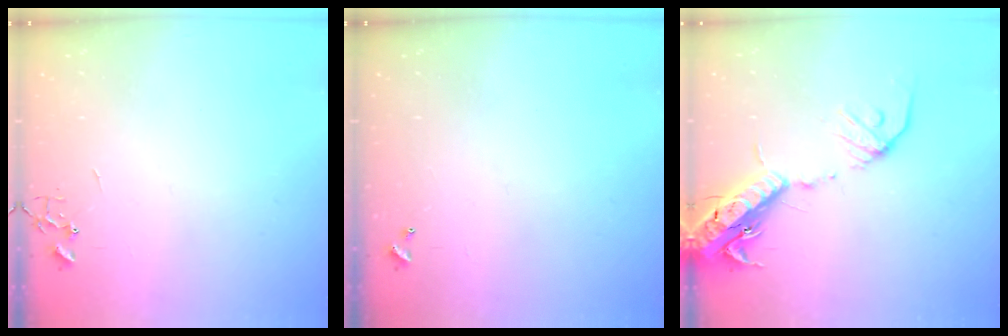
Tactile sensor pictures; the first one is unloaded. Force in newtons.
{"total": 0.0}
{"total": 17.9, "press": 17.4, "slide": 4.3}